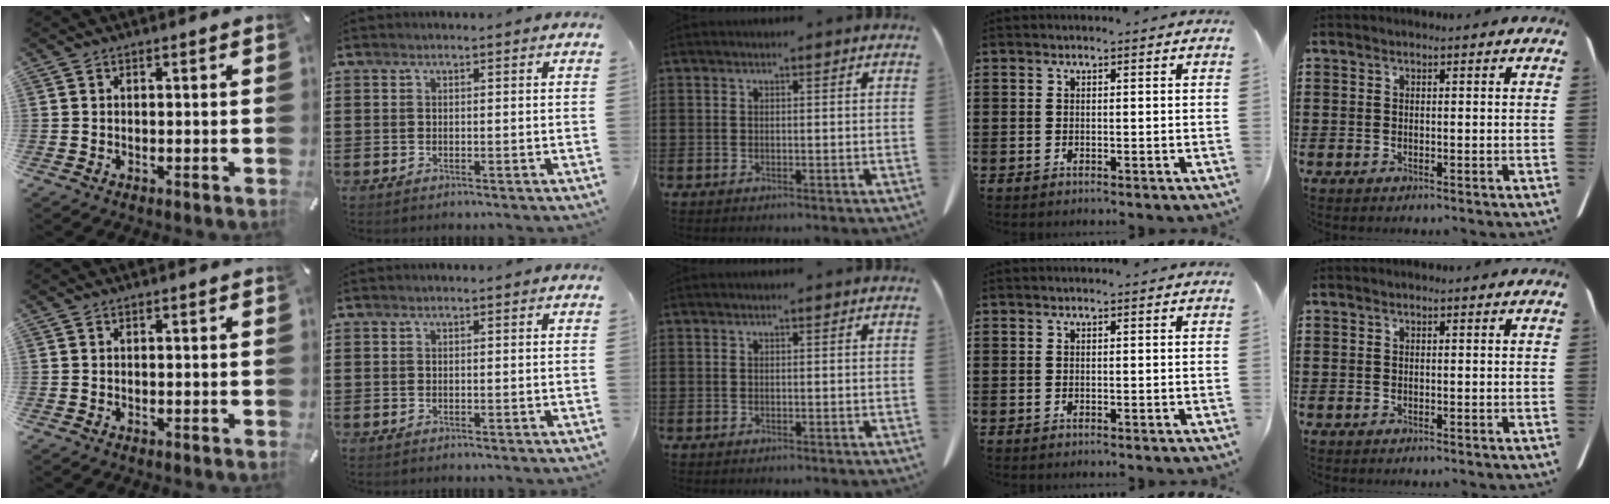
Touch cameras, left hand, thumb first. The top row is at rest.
{}